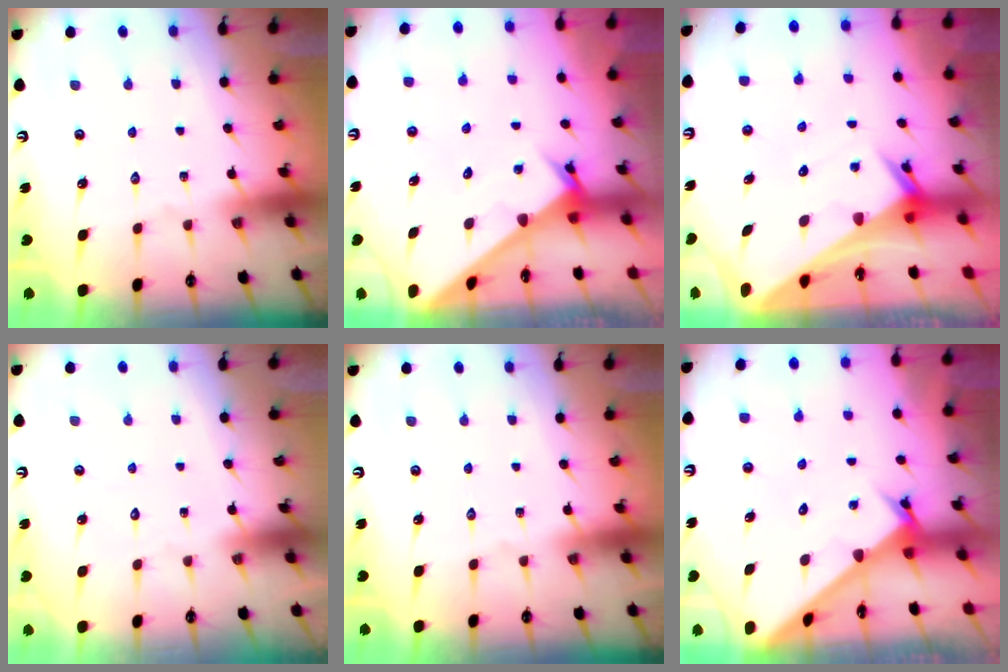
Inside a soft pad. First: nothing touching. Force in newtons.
{"total": 2.9, "press": 2.9, "slide": 0.1}
{"total": 4.0, "press": 4.0, "slide": 0.3}
{"total": 1.7, "press": 1.6, "slide": 0.2}
{"total": 0.0}
{"total": 2.6, "press": 2.6, "slide": 0.3}